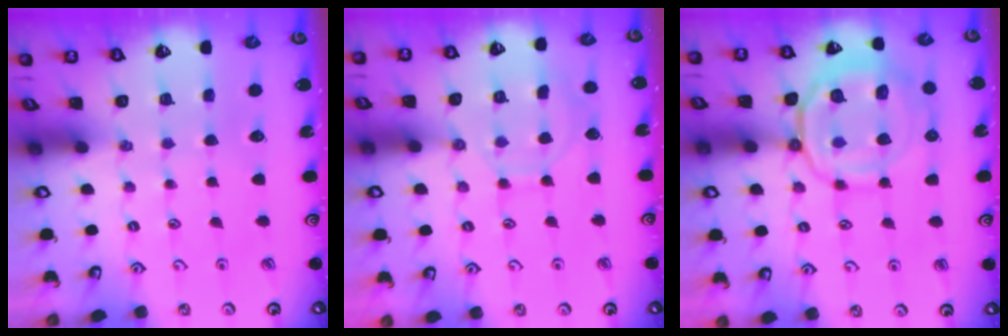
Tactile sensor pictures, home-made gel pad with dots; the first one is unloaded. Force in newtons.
{"total": 9.3, "press": 9.2, "slide": 0.9}
{"total": 14.0, "press": 13.9, "slide": 1.5}